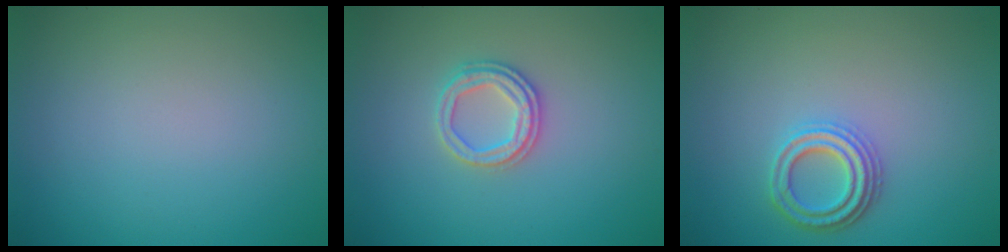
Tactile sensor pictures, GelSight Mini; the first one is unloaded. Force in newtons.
{"total": 2.5, "press": 2.4, "slide": 0.6}
{"total": 3.0, "press": 2.7, "slide": 1.1}